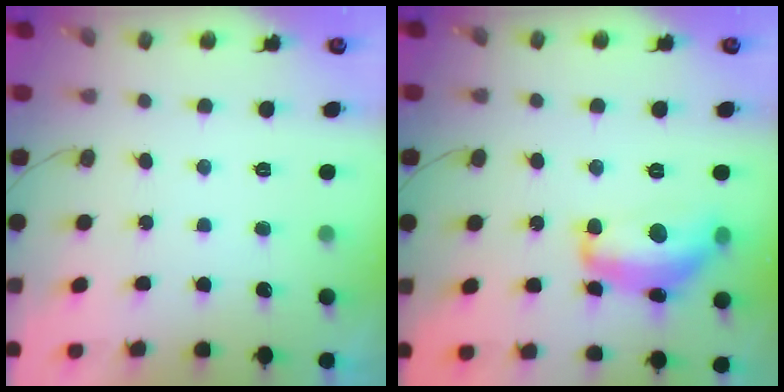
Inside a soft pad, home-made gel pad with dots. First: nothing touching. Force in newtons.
{"total": 14.1, "press": 14.1, "slide": 0.8}